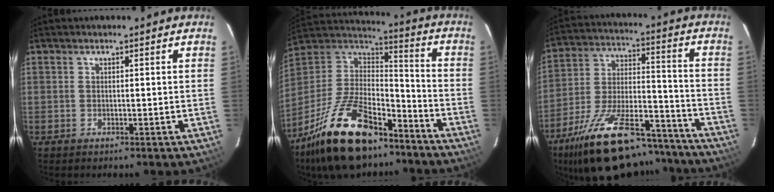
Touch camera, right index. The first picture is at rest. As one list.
[{"total": 25.0, "force": [-17.0, 10.8, 14.8], "torque": [-0.305, -0.005, -0.283]}, {"total": 27.3, "force": [-21.0, 9.9, 14.4], "torque": [-0.263, -0.003, -0.309]}]